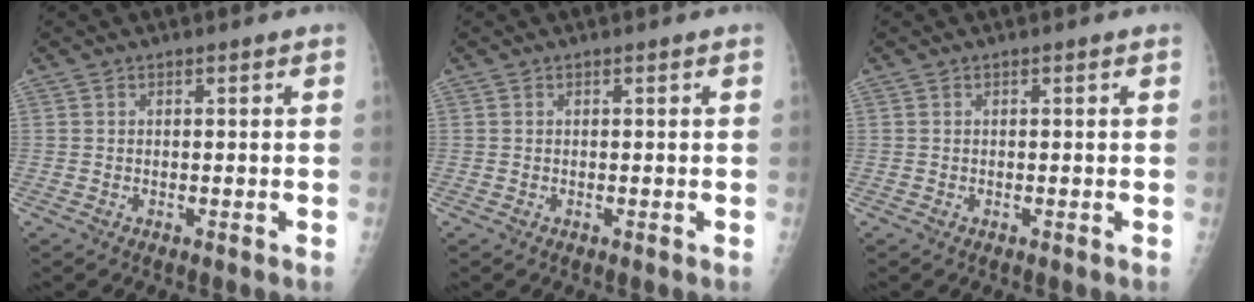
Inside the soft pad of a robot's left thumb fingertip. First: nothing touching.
{"total": 0.0}
{"total": 0.0}